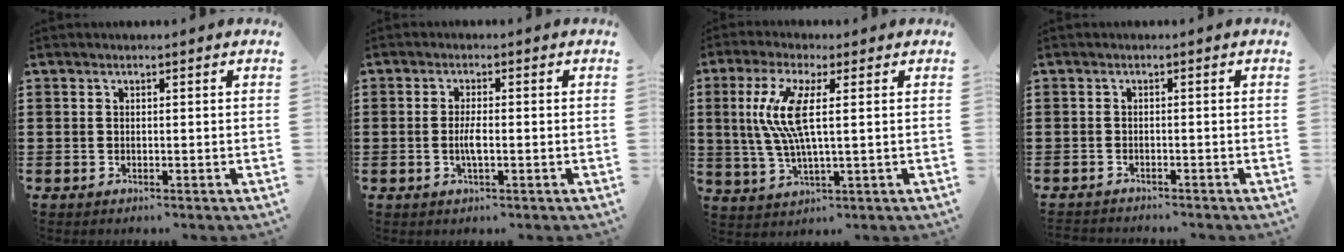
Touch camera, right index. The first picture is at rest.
{"total": 2.7, "force": [-0.6, 0.6, 2.6], "torque": [-0.061, -0.003, -0.017]}
{"total": 8.5, "force": [1.4, 1.6, 8.3], "torque": [-0.194, -0.015, 0.011]}
{"total": 1.1, "force": [-1.1, 0.0, -0.2], "torque": [-0.002, 0.001, -0.024]}